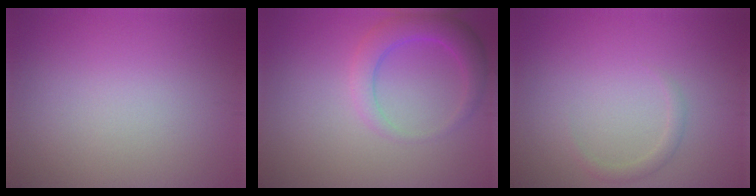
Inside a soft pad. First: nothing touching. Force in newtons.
{"total": 3.4, "press": 3.4, "slide": 0.2}
{"total": 1.0, "press": 1.0, "slide": 0.1}